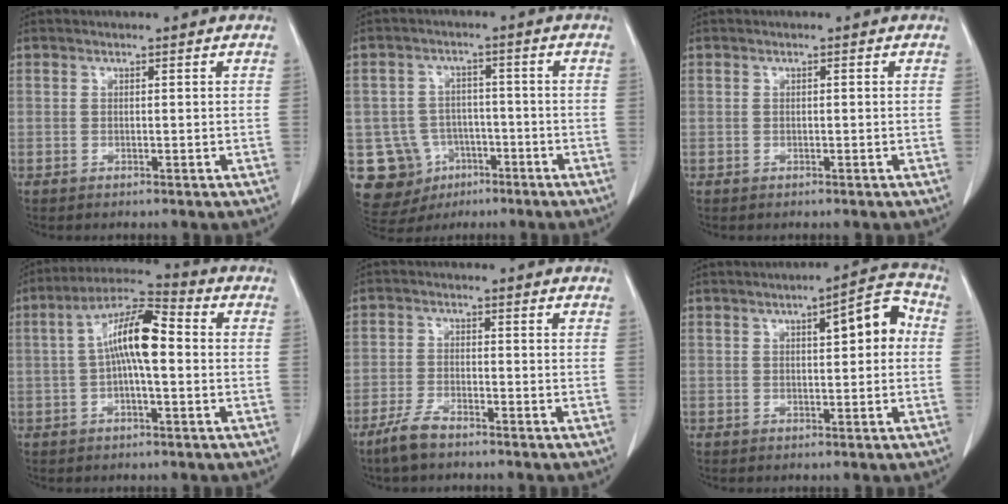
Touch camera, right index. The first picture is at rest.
{"total": 10.8, "force": [-3.7, 9.9, 1.9], "torque": [-0.054, 0.029, -0.042]}
{"total": 0.0}
{"total": 10.2, "force": [0.4, 2.4, 9.9], "torque": [-0.186, 0.031, 0.001]}
{"total": 4.0, "force": [-3.2, 0.9, 2.2], "torque": [-0.053, -0.004, -0.063]}
{"total": 6.9, "force": [1.4, 1.8, 6.5], "torque": [-0.084, 0.029, 0.014]}